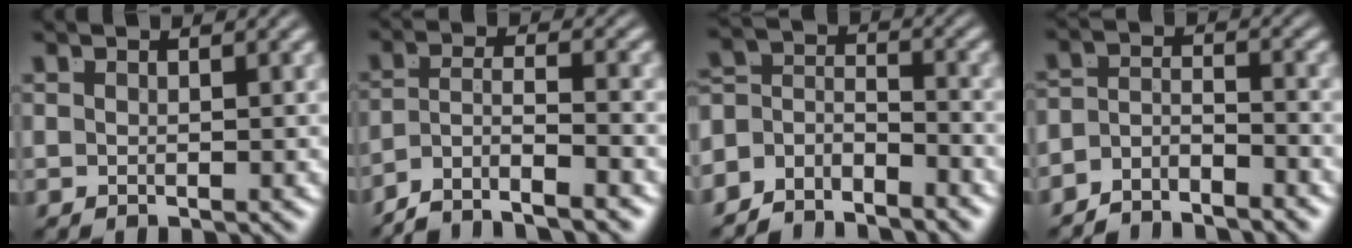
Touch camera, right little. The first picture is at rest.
{"total": 7.1, "force": [-4.9, 4.0, 3.2], "torque": [-0.066, -0.024, -0.082]}
{"total": 6.6, "force": [-1.8, 5.5, 3.3], "torque": [-0.061, -0.017, -0.042]}
{"total": 3.7, "force": [-2.9, 1.9, 1.4], "torque": [-0.016, -0.011, -0.056]}